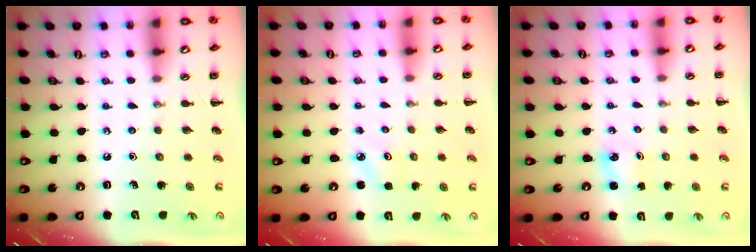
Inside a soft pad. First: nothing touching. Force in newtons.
{"total": 2.3, "press": 2.2, "slide": 0.6}
{"total": 1.4, "press": 1.4, "slide": 0.3}